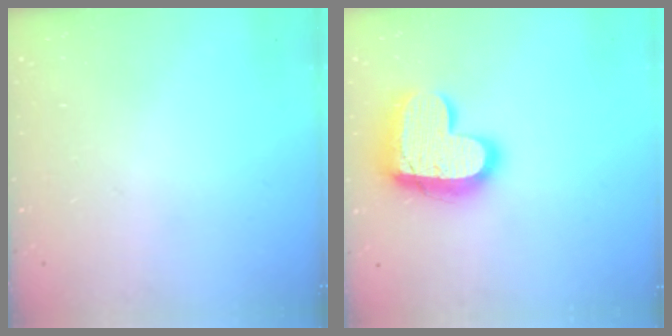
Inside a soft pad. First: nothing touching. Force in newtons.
{"total": 18.4, "press": 18.3, "slide": 1.7}